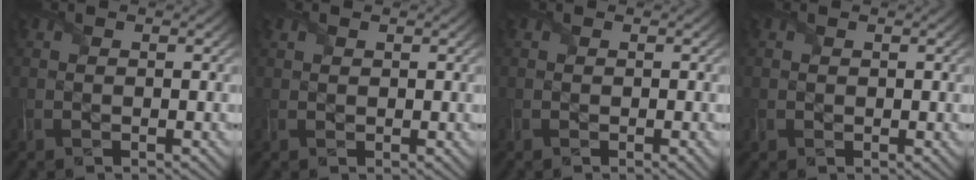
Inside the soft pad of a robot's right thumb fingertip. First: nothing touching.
{"total": 0.6, "force": [0.4, 0.4, -0.2], "torque": [0.005, 0.000, 0.012]}
{"total": 0.5, "force": [0.0, 0.2, 0.5], "torque": [-0.006, -0.003, -0.004]}
{"total": 0.8, "force": [0.2, 0.7, -0.2], "torque": [0.006, -0.002, 0.004]}